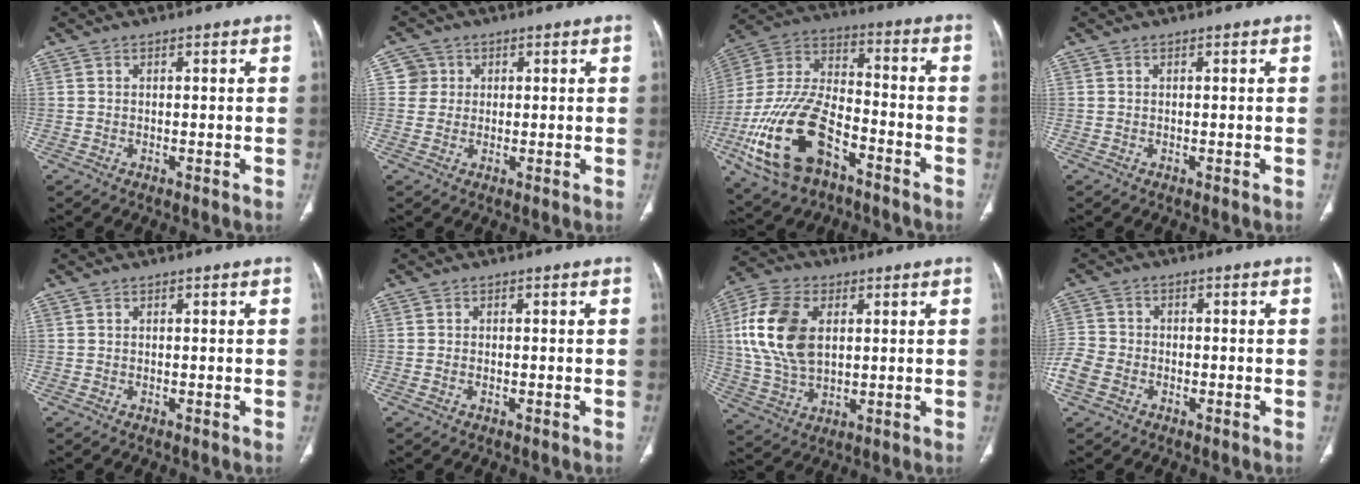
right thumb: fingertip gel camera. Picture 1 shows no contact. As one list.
[{"total": 3.3, "force": [0.7, 3.2, 0.0], "torque": [0.025, 0.006, 0.008]}, {"total": 21.6, "force": [-10.1, 11.3, 15.4], "torque": [-0.319, 0.051, -0.180]}, {"total": 0.0}, {"total": 0.0}, {"total": 0.7, "force": [-0.3, 0.3, 0.5], "torque": [-0.016, 0.006, -0.005]}, {"total": 15.3, "force": [3.0, 9.7, 11.4], "torque": [-0.228, 0.003, 0.058]}, {"total": 6.2, "force": [-2.8, 4.6, 3.1], "torque": [-0.075, 0.012, -0.055]}]